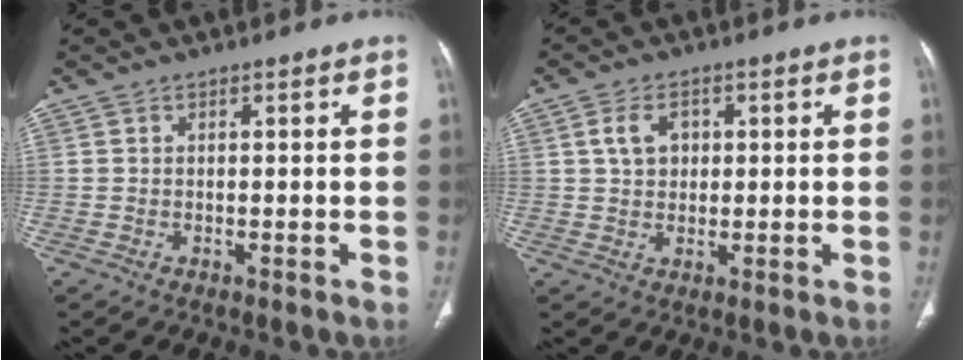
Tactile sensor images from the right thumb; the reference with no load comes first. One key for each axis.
{"total": 4.9, "fx": 1.4, "fy": 3.6, "fz": 3.1, "tx": -0.047, "ty": 0.001, "tz": 0.026}